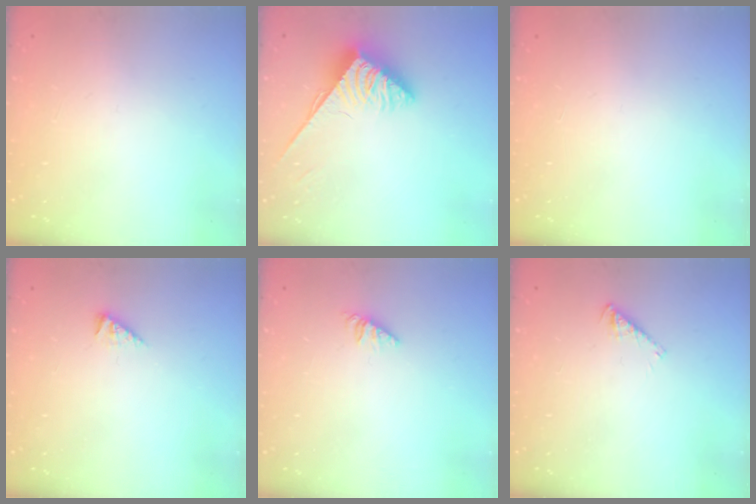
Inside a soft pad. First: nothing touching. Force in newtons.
{"total": 4.0, "press": 3.9, "slide": 0.7}
{"total": 0.0}
{"total": 1.8, "press": 1.8, "slide": 0.4}
{"total": 1.2, "press": 1.2, "slide": 0.3}
{"total": 2.5, "press": 2.5, "slide": 0.0}